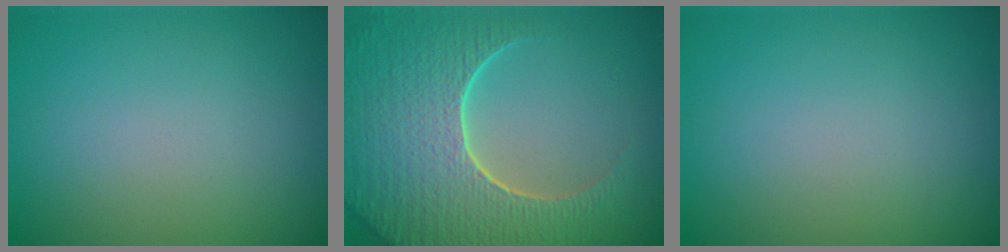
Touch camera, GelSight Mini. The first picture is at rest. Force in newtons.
{"total": 9.3, "press": 6.7, "slide": 6.5}
{"total": 0.0}